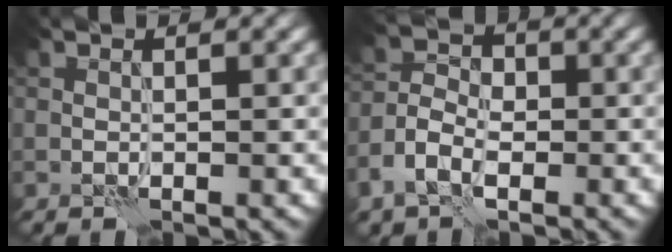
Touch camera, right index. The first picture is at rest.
{"total": 4.7, "force": [-2.3, 3.1, 2.8], "torque": [-0.055, 0.004, -0.053]}